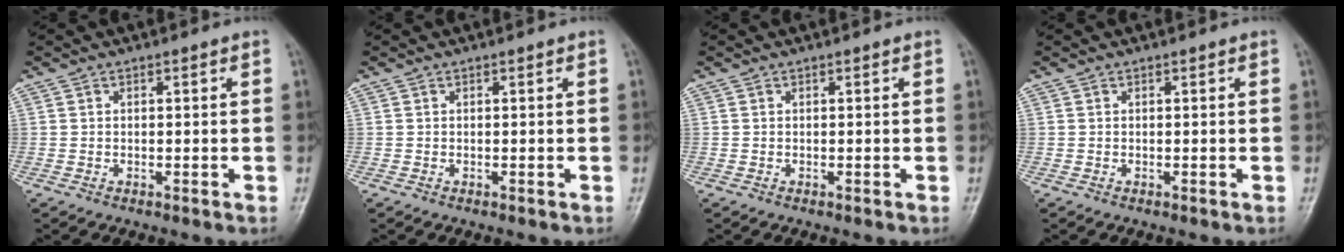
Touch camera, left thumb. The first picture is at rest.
{"total": 0.0}
{"total": 0.0}
{"total": 0.0}